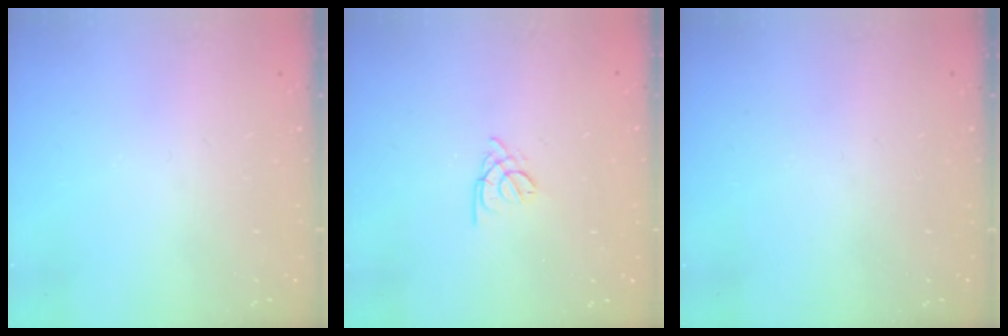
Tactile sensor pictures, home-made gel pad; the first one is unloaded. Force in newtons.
{"total": 1.8, "press": 1.7, "slide": 0.5}
{"total": 0.0}